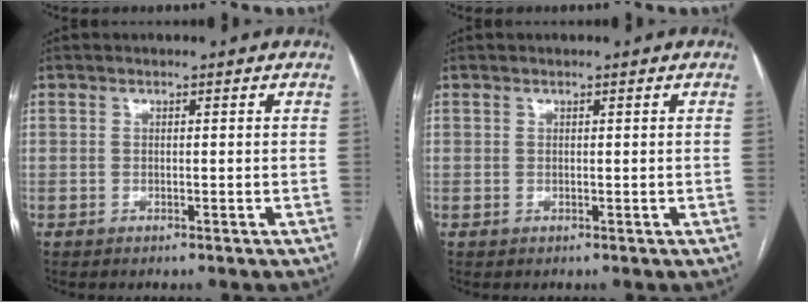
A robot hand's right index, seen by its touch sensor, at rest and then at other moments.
{"total": 0.0}